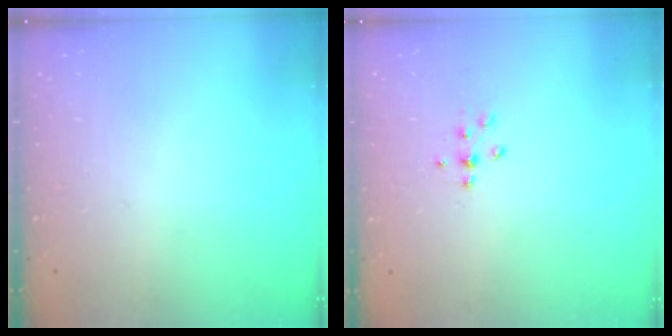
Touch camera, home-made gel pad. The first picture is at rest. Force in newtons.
{"total": 3.9, "press": 3.7, "slide": 1.1}